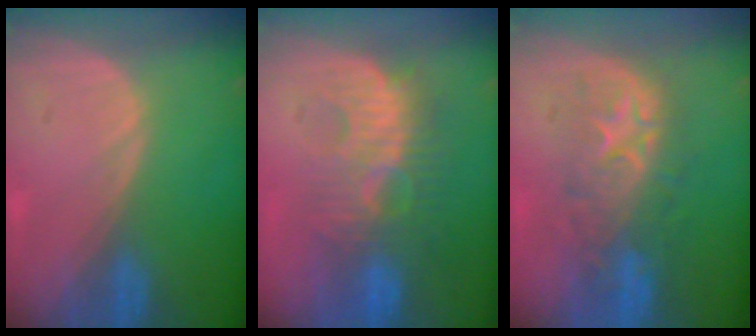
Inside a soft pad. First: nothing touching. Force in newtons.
{"total": 8.9, "press": 8.8, "slide": 1.7}
{"total": 8.7, "press": 8.7, "slide": 0.9}